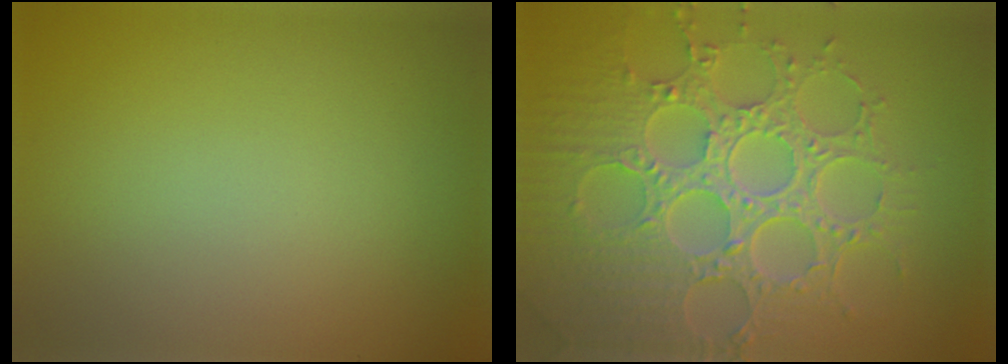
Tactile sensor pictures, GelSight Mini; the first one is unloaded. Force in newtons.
{"total": 8.7, "press": 6.5, "slide": 5.7}